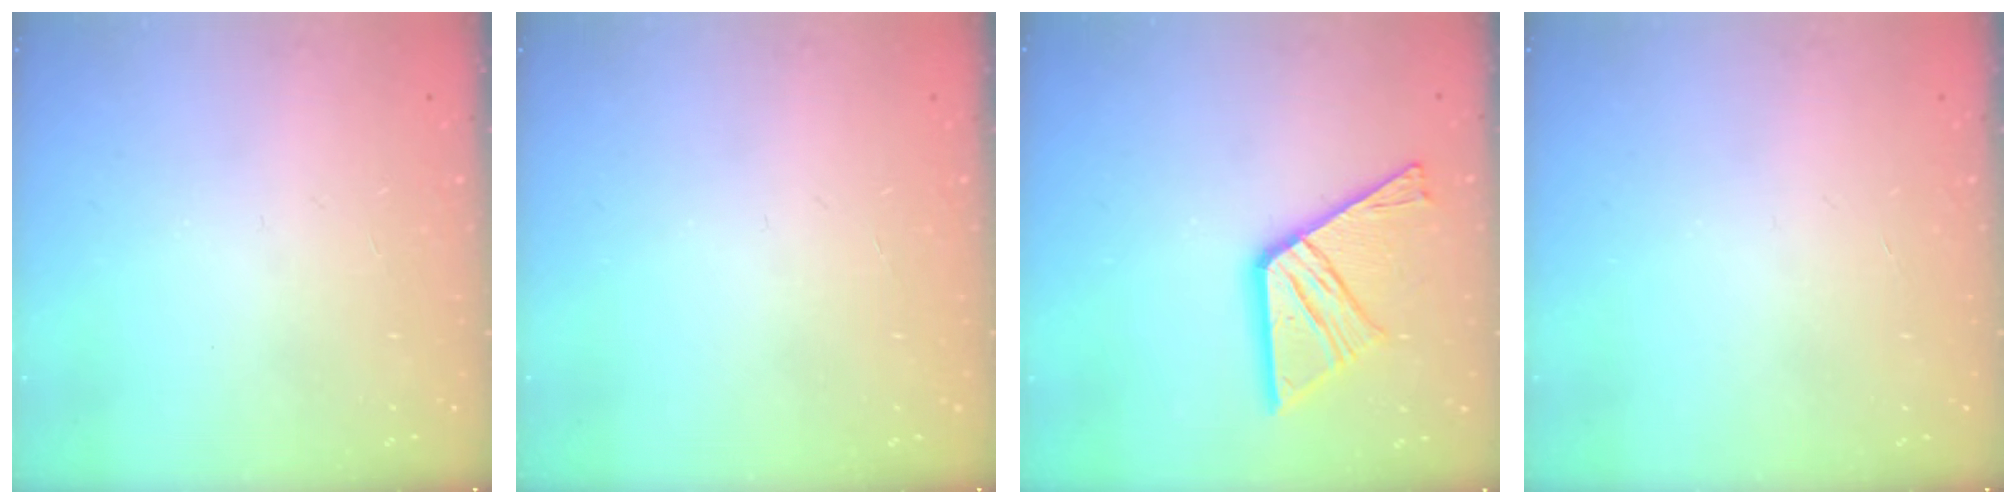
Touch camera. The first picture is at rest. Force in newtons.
{"total": 0.0}
{"total": 16.2, "press": 16.2, "slide": 1.5}
{"total": 0.0}